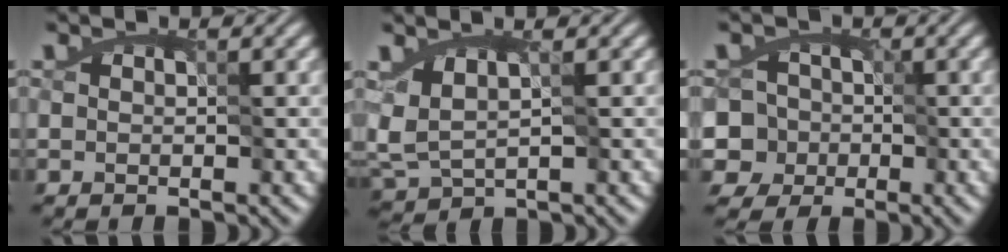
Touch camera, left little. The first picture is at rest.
{"total": 2.4, "force": [0.0, 1.2, 2.0], "torque": [-0.052, -0.001, 0.005]}
{"total": 6.9, "force": [-2.0, 6.0, 2.7], "torque": [-0.035, 0.018, -0.077]}